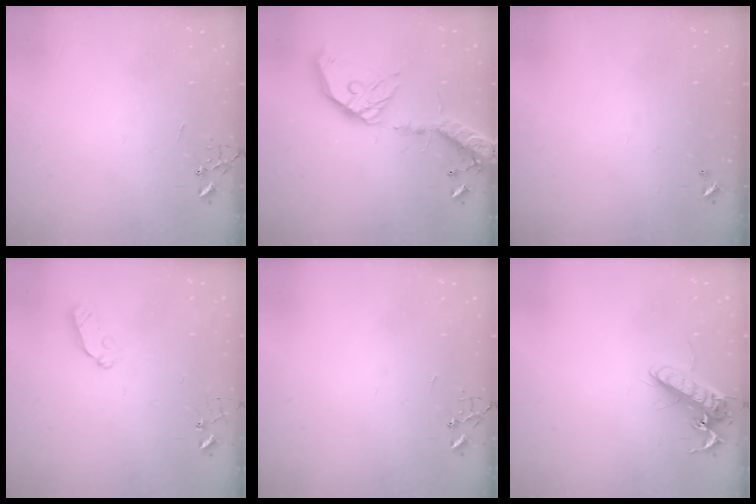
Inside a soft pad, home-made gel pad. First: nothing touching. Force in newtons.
{"total": 20.9, "press": 20.5, "slide": 3.9}
{"total": 0.0}
{"total": 7.3, "press": 7.3, "slide": 0.4}
{"total": 0.0}
{"total": 12.8, "press": 12.6, "slide": 2.4}